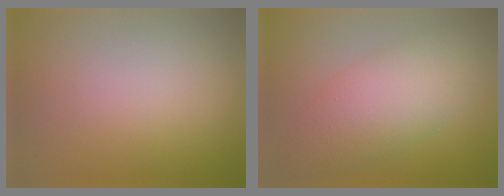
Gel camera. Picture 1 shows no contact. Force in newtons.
{"total": 6.3, "press": 6.3, "slide": 0.2}